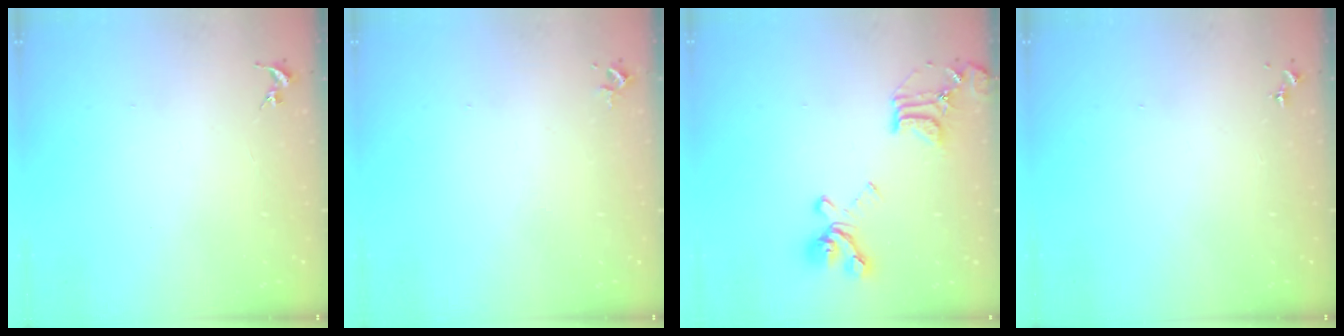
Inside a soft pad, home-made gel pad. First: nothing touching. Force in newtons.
{"total": 2.4, "press": 2.4, "slide": 0.3}
{"total": 18.0, "press": 17.9, "slide": 1.9}
{"total": 0.0}